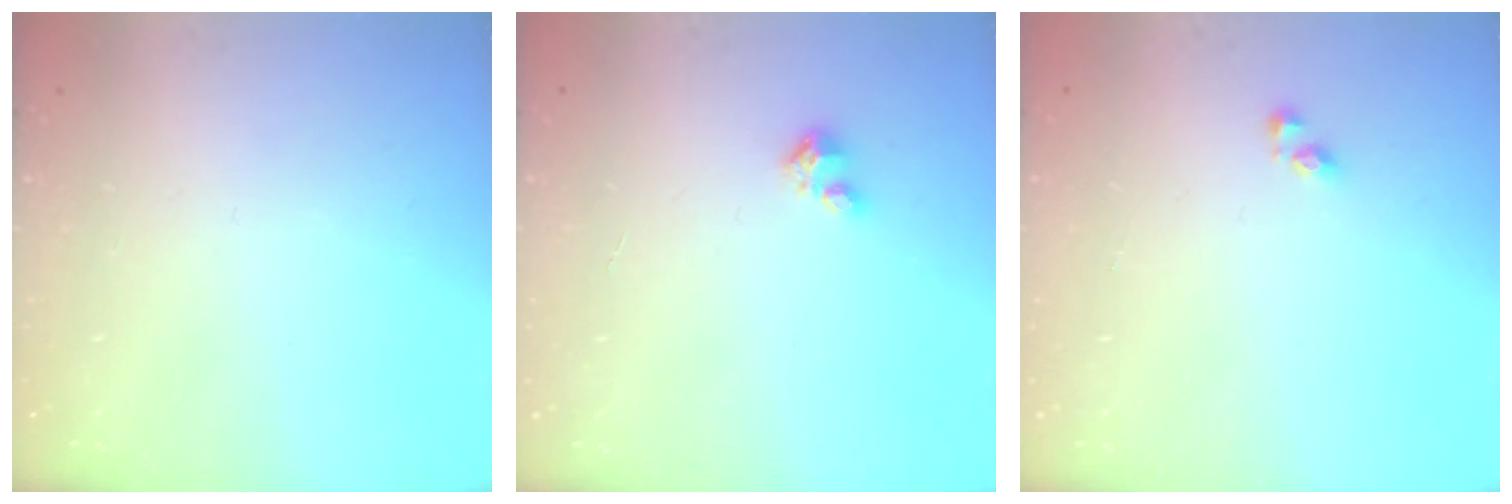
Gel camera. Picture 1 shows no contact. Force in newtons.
{"total": 1.6, "press": 1.6, "slide": 0.1}
{"total": 3.1, "press": 3.1, "slide": 0.2}